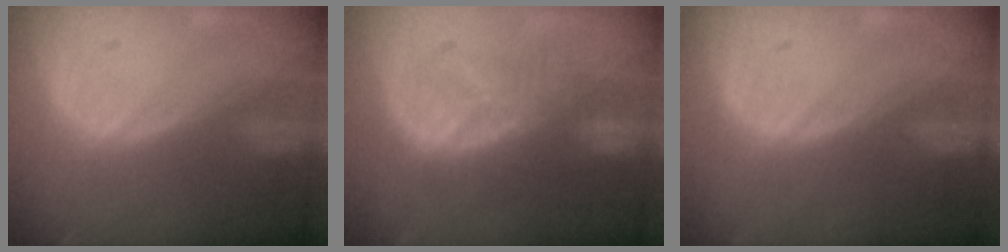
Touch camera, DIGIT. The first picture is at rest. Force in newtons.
{"total": 8.1, "press": 7.9, "slide": 1.6}
{"total": 0.0}